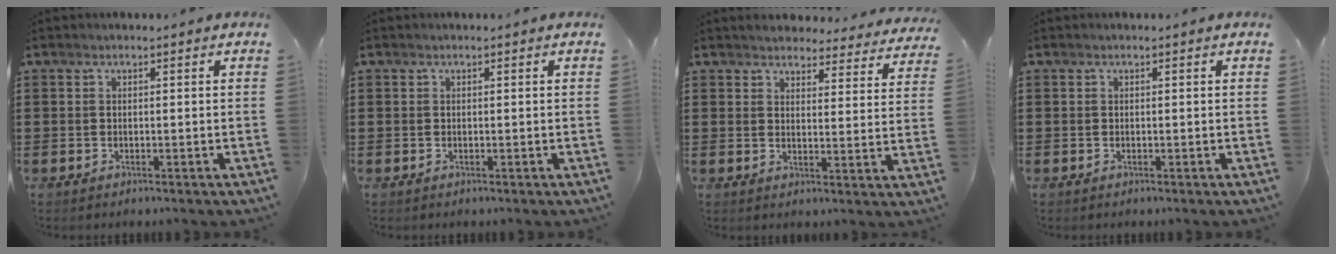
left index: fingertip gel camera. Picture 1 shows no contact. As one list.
[{"total": 0.0}, {"total": 3.8, "force": [3.8, 0.2, 0.3], "torque": [-0.015, -0.025, 0.065]}, {"total": 0.0}]